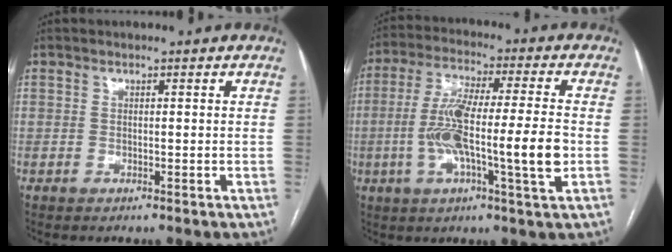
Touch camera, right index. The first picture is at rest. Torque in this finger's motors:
{"motor_torque": [1.04, 0.11, 0.44, 0.21]}